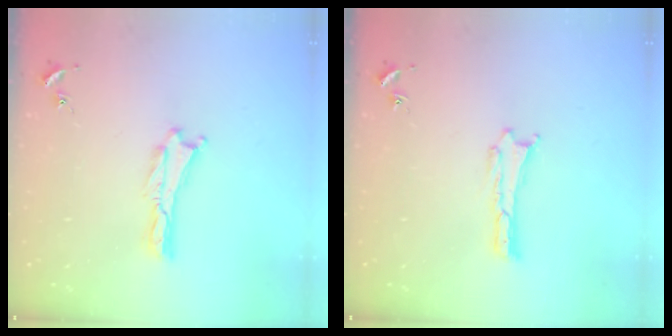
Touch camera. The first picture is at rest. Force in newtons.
{"total": 0.0}